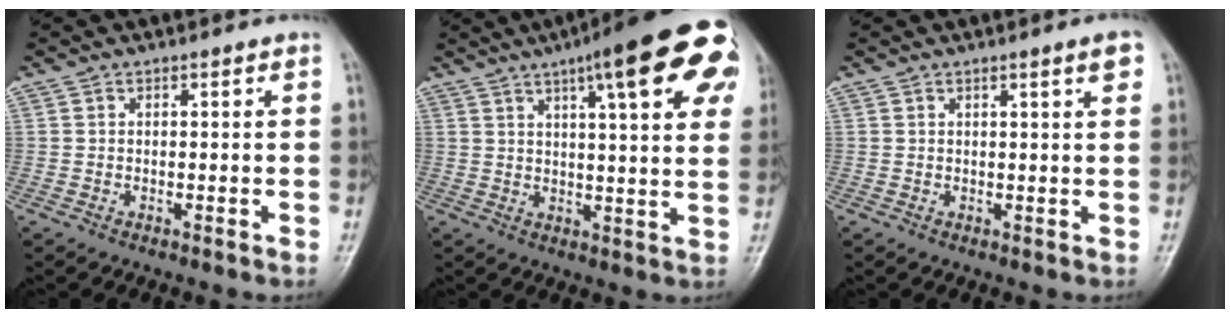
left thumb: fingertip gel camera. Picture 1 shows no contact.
{"total": 22.5, "force": [10.8, 5.2, 19.0], "torque": [-0.246, -0.005, 0.134]}
{"total": 2.7, "force": [1.5, 0.1, 2.2], "torque": [-0.030, -0.006, 0.020]}